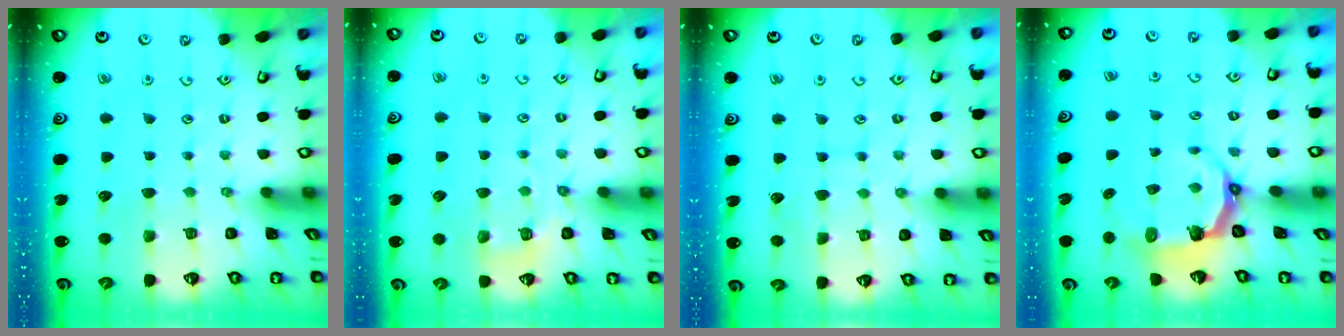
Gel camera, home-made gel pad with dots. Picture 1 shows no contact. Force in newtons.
{"total": 6.1, "press": 6.0, "slide": 1.3}
{"total": 4.7, "press": 4.7, "slide": 0.4}
{"total": 5.0, "press": 3.4, "slide": 3.7}